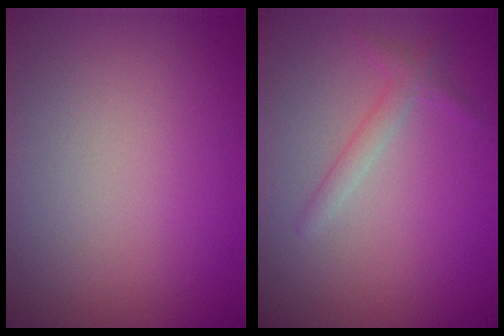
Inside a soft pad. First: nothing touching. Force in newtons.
{"total": 1.4, "press": 1.4, "slide": 0.1}